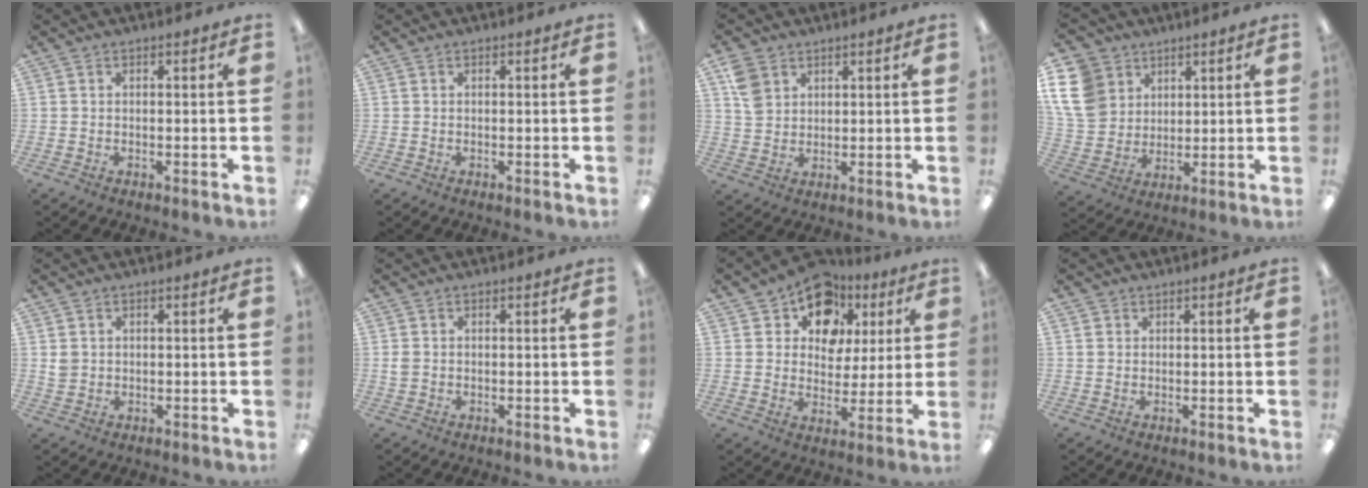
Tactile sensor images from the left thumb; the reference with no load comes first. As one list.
[{"total": 0.0}, {"total": 6.2, "force": [3.1, 4.7, 2.4], "torque": [-0.046, 0.003, 0.061]}, {"total": 13.2, "force": [5.6, 10.8, 5.1], "torque": [-0.130, -0.015, 0.111]}, {"total": 2.2, "force": [0.6, 2.1, 0.6], "torque": [-0.005, 0.000, 0.009]}, {"total": 1.6, "force": [0.1, 1.3, 0.8], "torque": [-0.017, 0.004, 0.001]}, {"total": 14.1, "force": [8.5, 9.7, 5.5], "torque": [-0.091, -0.046, 0.158]}, {"total": 1.3, "force": [0.8, 1.0, -0.1], "torque": [0.008, -0.001, 0.013]}]